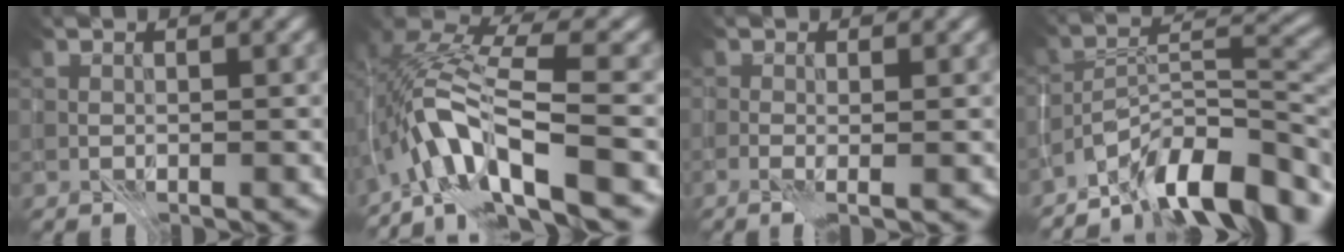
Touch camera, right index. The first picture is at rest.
{"total": 9.6, "force": [-3.3, 3.1, 8.5], "torque": [-0.163, 0.016, -0.066]}
{"total": 2.3, "force": [-0.1, 1.0, 2.0], "torque": [-0.010, 0.005, -0.014]}
{"total": 10.3, "force": [-6.9, 3.6, 6.8], "torque": [-0.094, 0.011, -0.132]}